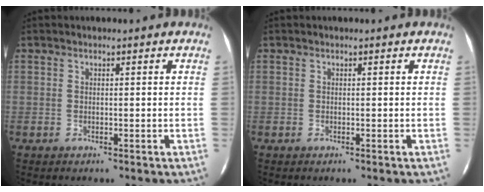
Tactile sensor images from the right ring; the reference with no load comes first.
{"total": 0.0}